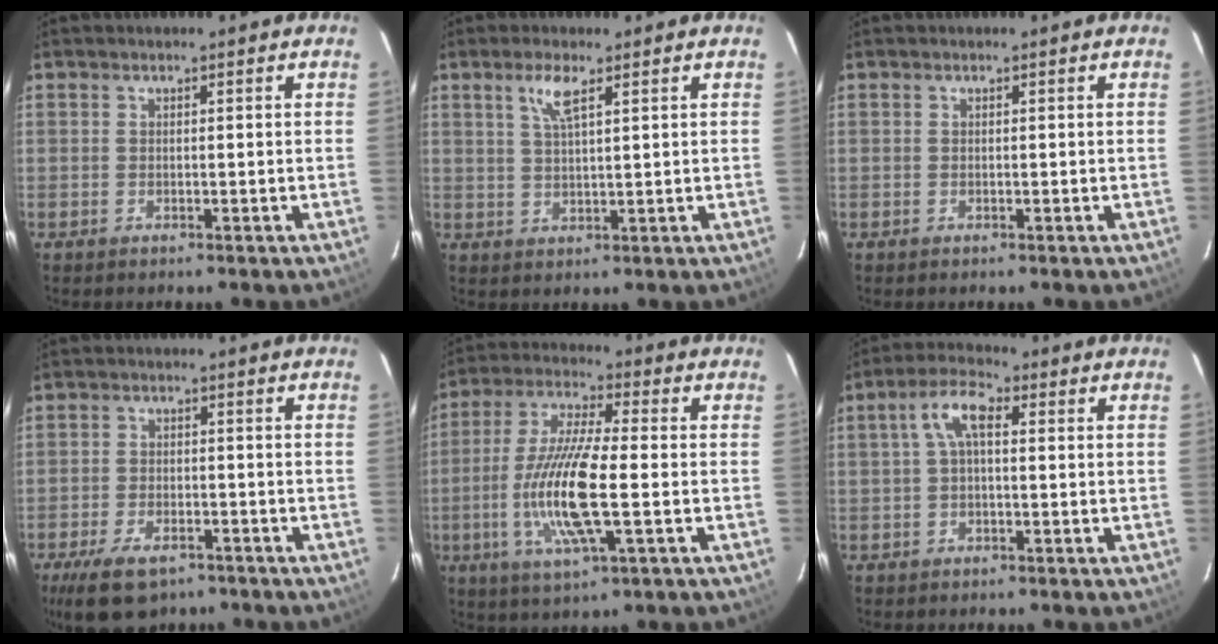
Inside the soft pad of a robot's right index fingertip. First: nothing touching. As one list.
[{"total": 4.1, "force": [2.3, 0.9, 3.3], "torque": [-0.066, 0.004, 0.046]}, {"total": 0.0}, {"total": 10.2, "force": [-6.9, 5.0, 5.7], "torque": [-0.133, -0.015, -0.115]}, {"total": 15.0, "force": [-2.9, 2.7, 14.5], "torque": [-0.297, -0.007, -0.058]}, {"total": 5.6, "force": [0.7, 2.5, 4.9], "torque": [-0.100, 0.021, 0.013]}]